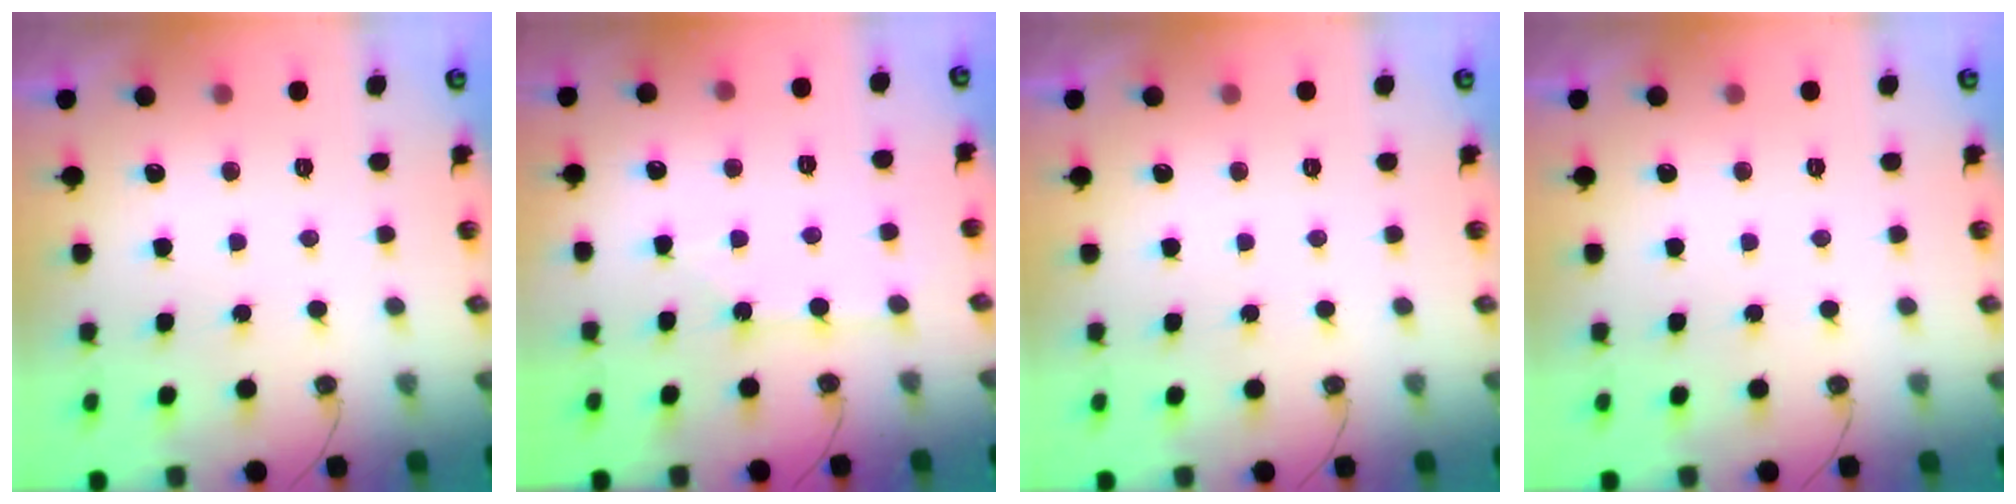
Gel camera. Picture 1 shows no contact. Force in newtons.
{"total": 1.8, "press": 1.8, "slide": 0.3}
{"total": 0.0}
{"total": 0.0}